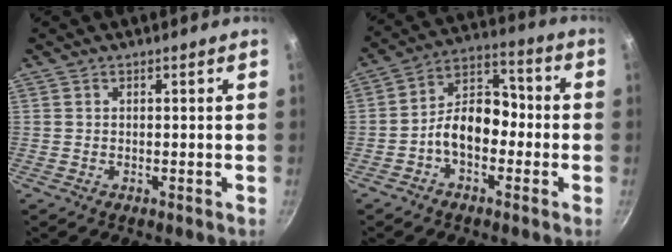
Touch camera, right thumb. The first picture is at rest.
{"total": 10.4, "force": [-2.7, 6.9, 7.3], "torque": [-0.079, 0.051, -0.063]}